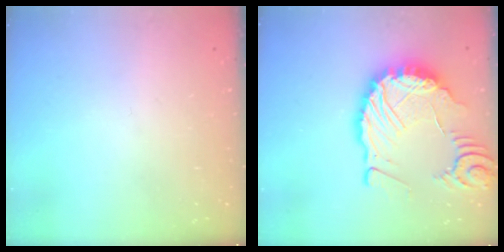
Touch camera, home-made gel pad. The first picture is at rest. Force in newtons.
{"total": 14.2, "press": 14.1, "slide": 1.6}